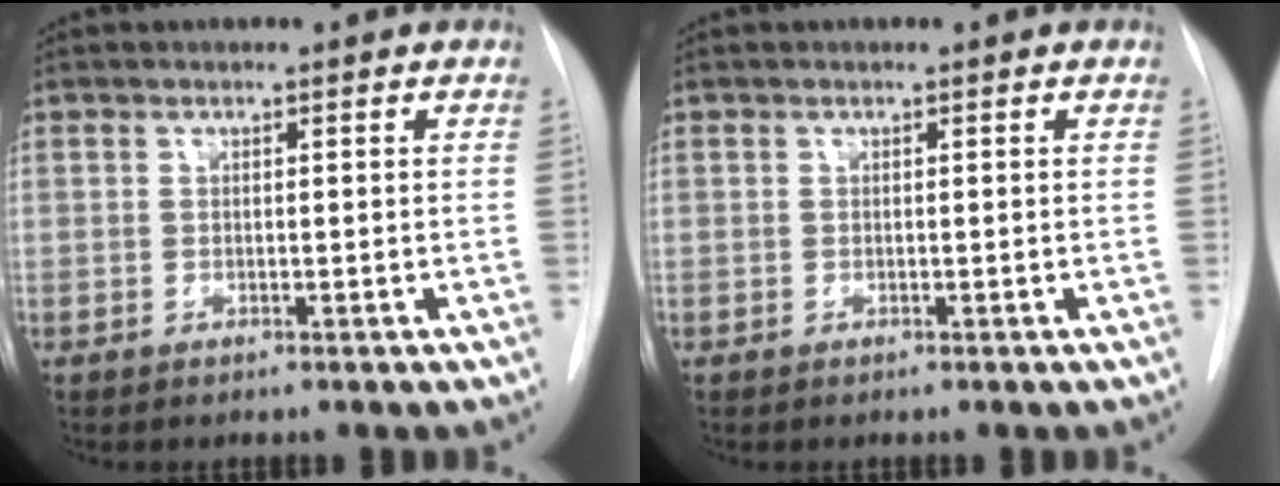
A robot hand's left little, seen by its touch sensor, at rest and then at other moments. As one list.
[{"total": 0.0}]